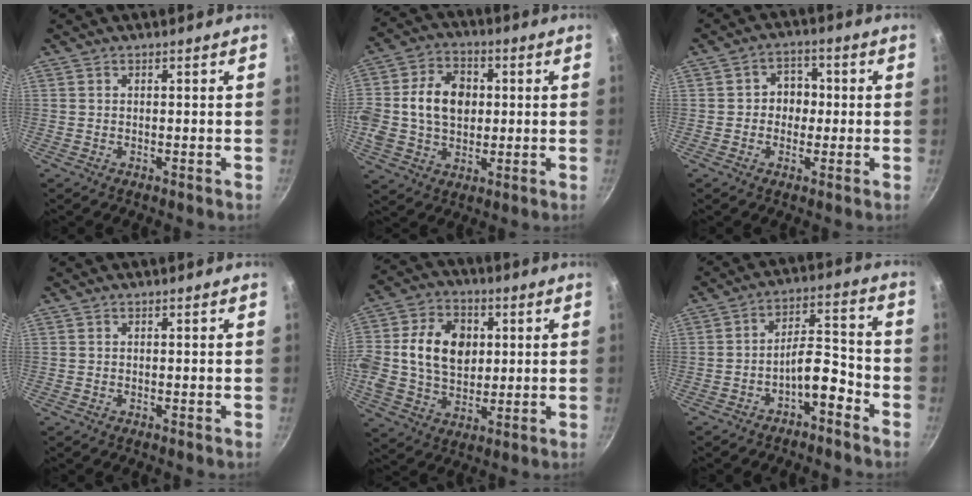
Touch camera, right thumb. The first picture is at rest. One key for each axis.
{"total": 15.8, "fx": 1.3, "fy": 11.8, "fz": 10.4, "tx": -0.182, "ty": 0.023, "tz": 0.015}
{"total": 5.5, "fx": -0.2, "fy": 4.7, "fz": 2.7, "tx": 0.001, "ty": 0.011, "tz": -0.010}
{"total": 0.0}
{"total": 18.2, "fx": 2.4, "fy": 13.6, "fz": 11.9, "tx": -0.215, "ty": 0.021, "tz": 0.036}
{"total": 7.3, "fx": -4.3, "fy": 2.9, "fz": 5.2, "tx": -0.068, "ty": 0.061, "tz": -0.068}